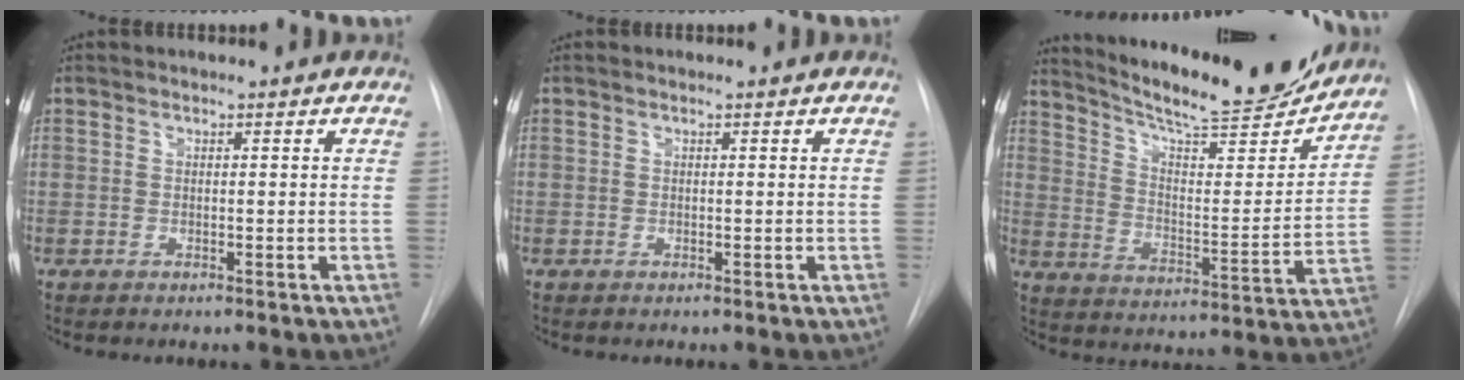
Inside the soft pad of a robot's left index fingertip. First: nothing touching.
{"total": 0.0}
{"total": 20.9, "force": [19.2, 2.5, 7.9], "torque": [-0.127, -0.035, 0.274]}